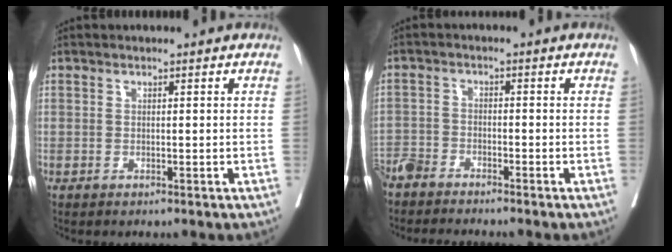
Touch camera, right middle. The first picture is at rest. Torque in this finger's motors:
{"motor_torque": [-0.39, -0.60, 0.05, 0.04]}